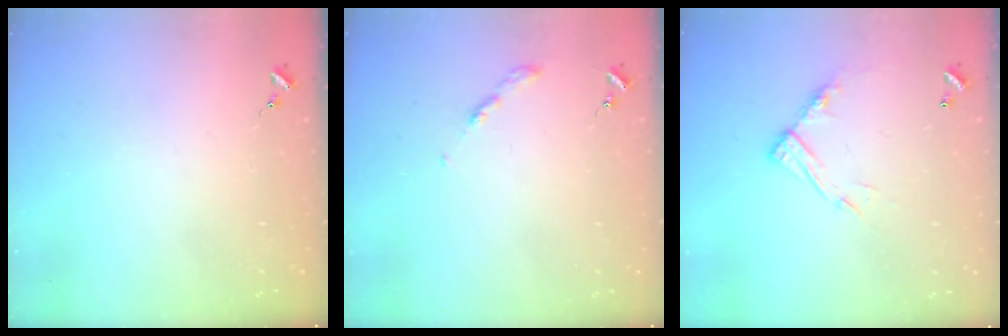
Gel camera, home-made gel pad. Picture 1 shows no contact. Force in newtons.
{"total": 2.7, "press": 2.6, "slide": 0.3}
{"total": 11.5, "press": 11.4, "slide": 0.8}